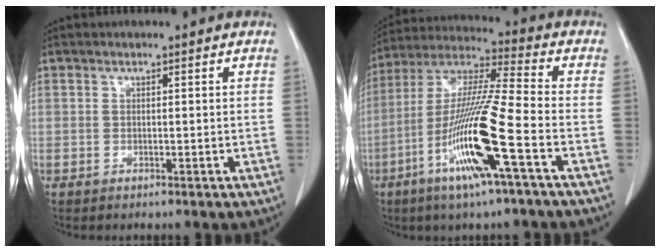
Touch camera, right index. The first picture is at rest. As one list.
[{"total": 16.2, "force": [-6.3, -0.4, 14.9], "torque": [-0.304, -0.017, -0.126]}]